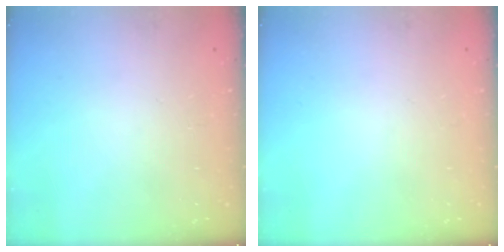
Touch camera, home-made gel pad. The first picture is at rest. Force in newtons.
{"total": 0.0}